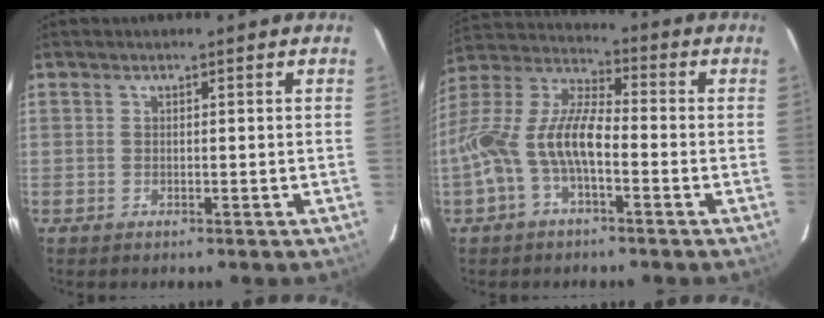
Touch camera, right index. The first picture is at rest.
{"total": 13.3, "force": [-4.0, 5.2, 11.6], "torque": [-0.244, 0.010, -0.083]}